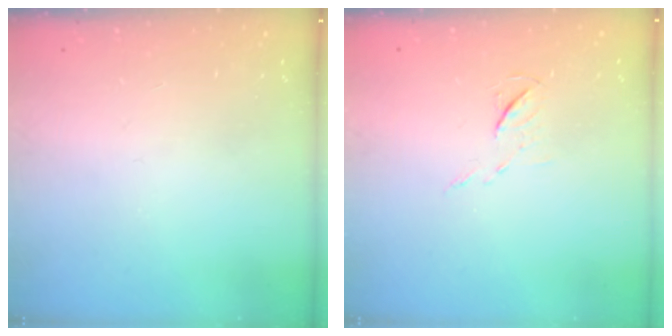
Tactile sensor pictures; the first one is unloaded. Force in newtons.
{"total": 4.9, "press": 4.9, "slide": 0.5}